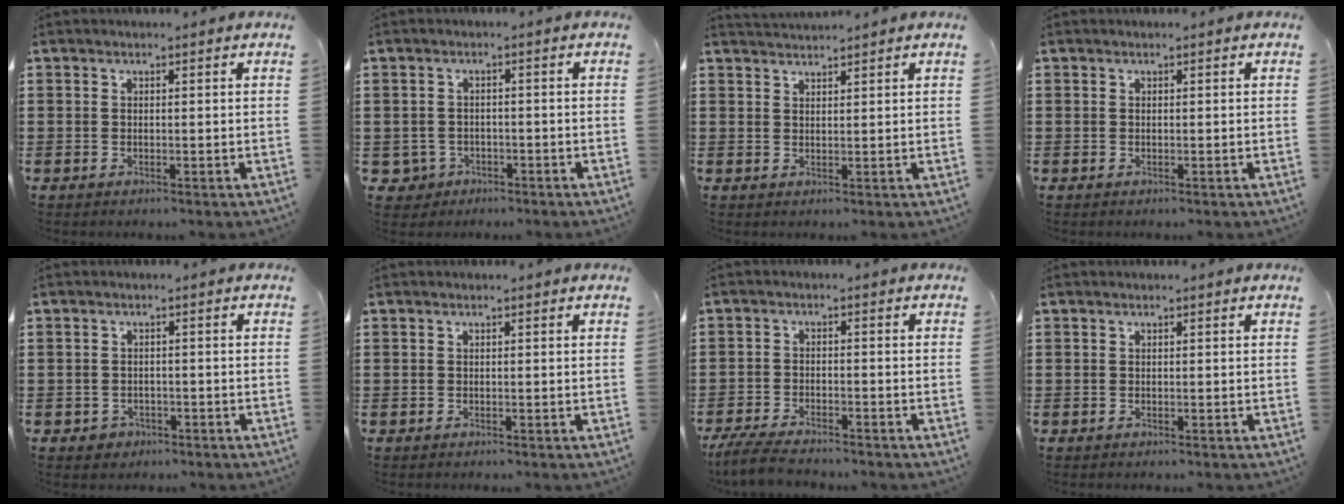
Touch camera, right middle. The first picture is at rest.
{"total": 2.3, "force": [-1.5, 1.6, 0.5], "torque": [-0.023, -0.001, -0.036]}
{"total": 1.8, "force": [1.8, -0.1, -0.1], "torque": [-0.003, 0.001, 0.036]}
{"total": 0.0}
{"total": 1.0, "force": [-0.6, 0.8, 0.2], "torque": [-0.006, 0.002, -0.014]}
{"total": 0.0}
{"total": 4.5, "force": [-4.2, 0.5, 1.5], "torque": [-0.045, -0.008, -0.088]}
{"total": 0.0}